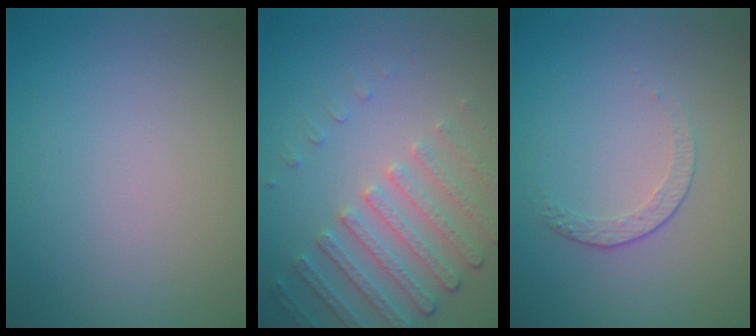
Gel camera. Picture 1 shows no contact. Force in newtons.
{"total": 4.7, "press": 3.5, "slide": 3.1}
{"total": 1.5, "press": 0.9, "slide": 1.2}